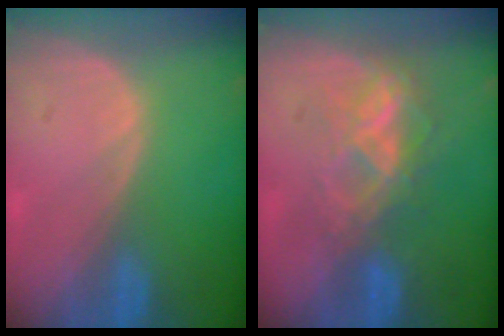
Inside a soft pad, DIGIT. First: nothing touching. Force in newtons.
{"total": 6.9, "press": 6.0, "slide": 3.3}